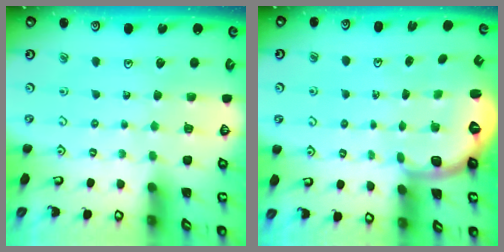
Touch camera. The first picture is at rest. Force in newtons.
{"total": 2.6, "press": 1.5, "slide": 2.2}